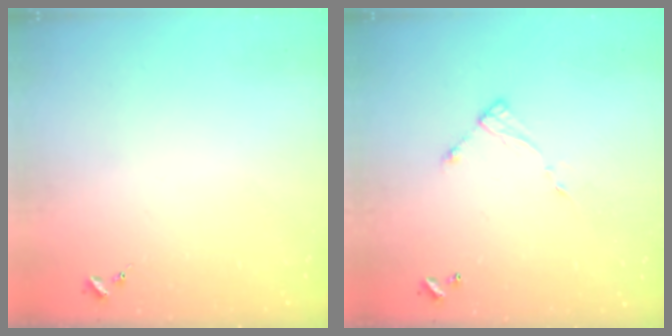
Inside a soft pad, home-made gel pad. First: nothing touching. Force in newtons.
{"total": 6.0, "press": 6.0, "slide": 0.4}